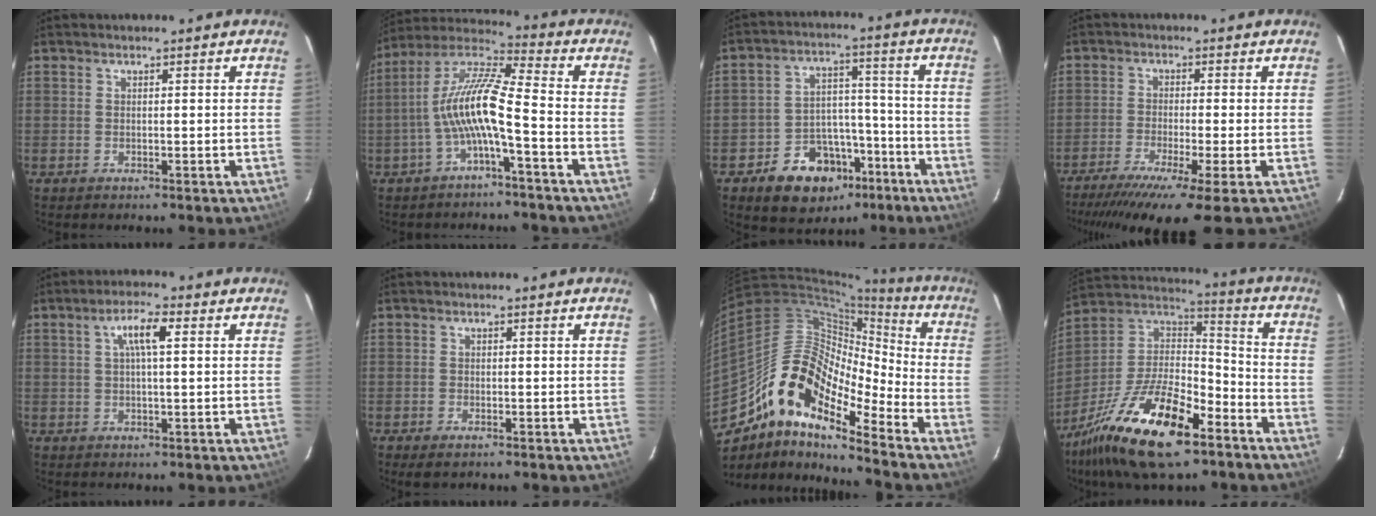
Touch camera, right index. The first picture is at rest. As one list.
[{"total": 11.0, "force": [-3.4, 1.1, 10.4], "torque": [-0.218, 0.015, -0.068]}, {"total": 13.4, "force": [-7.9, 9.5, 5.3], "torque": [-0.099, 0.041, -0.100]}, {"total": 12.0, "force": [-9.0, -0.4, 7.9], "torque": [-0.168, -0.042, -0.149]}, {"total": 4.9, "force": [1.4, 0.9, 4.6], "torque": [-0.089, 0.009, 0.026]}, {"total": 2.2, "force": [-1.6, 1.0, 1.2], "torque": [-0.025, -0.008, -0.027]}, {"total": 17.7, "force": [-12.2, 5.6, 11.4], "torque": [-0.184, -0.002, -0.247]}, {"total": 24.3, "force": [-14.4, 9.5, 17.1], "torque": [-0.341, -0.017, -0.255]}]